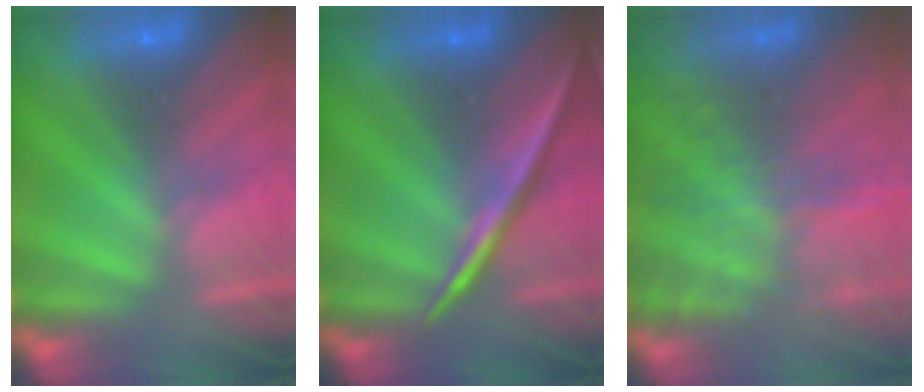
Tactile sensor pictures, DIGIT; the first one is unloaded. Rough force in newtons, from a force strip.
{"total": 2.2}
{"total": 7.2}